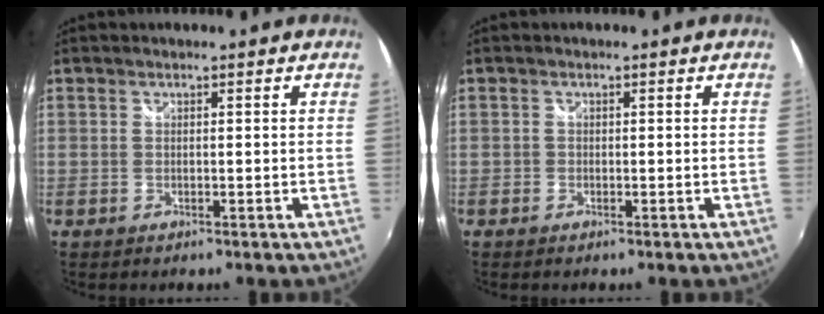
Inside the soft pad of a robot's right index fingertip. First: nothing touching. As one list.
[{"total": 0.7, "force": [-0.5, 0.5, 0.0], "torque": [-0.002, -0.002, -0.012]}]